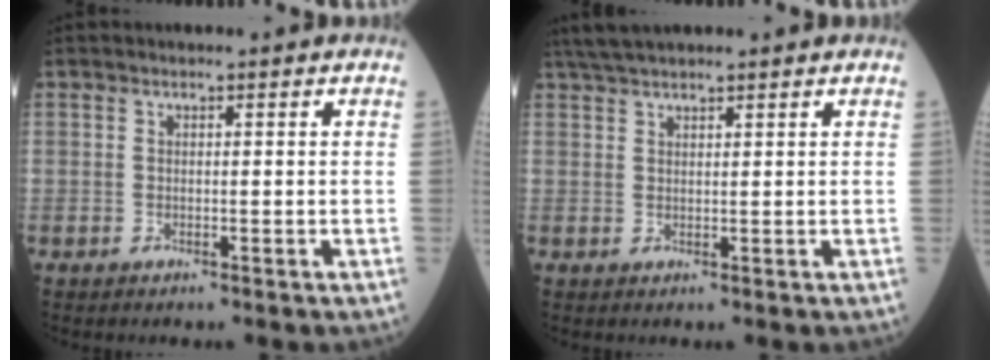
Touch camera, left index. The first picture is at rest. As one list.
[{"total": 4.6, "force": [4.1, 0.1, 2.1], "torque": [-0.041, 0.033, 0.079]}]